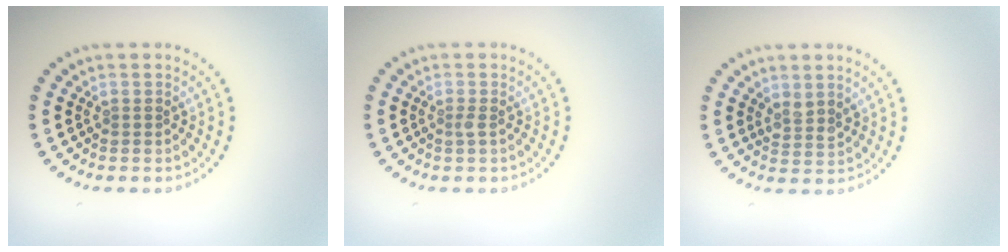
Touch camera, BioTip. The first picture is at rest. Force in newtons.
{"total": 0.6, "press": 0.5, "slide": 0.3}
{"total": 1.5, "press": 1.2, "slide": 0.9}